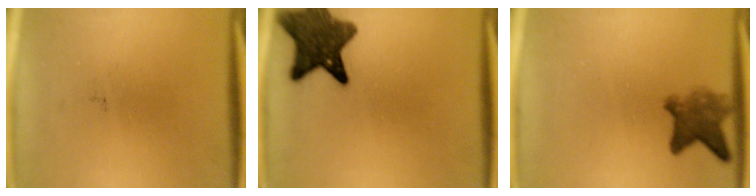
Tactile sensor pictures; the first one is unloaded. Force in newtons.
{"total": 10.5}
{"total": 5.2}